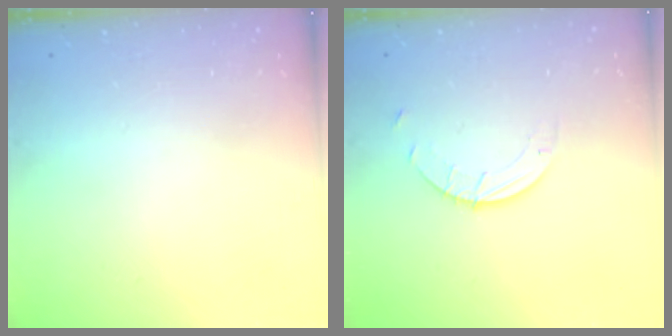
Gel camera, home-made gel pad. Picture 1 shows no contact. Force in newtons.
{"total": 2.5, "press": 2.5, "slide": 0.2}